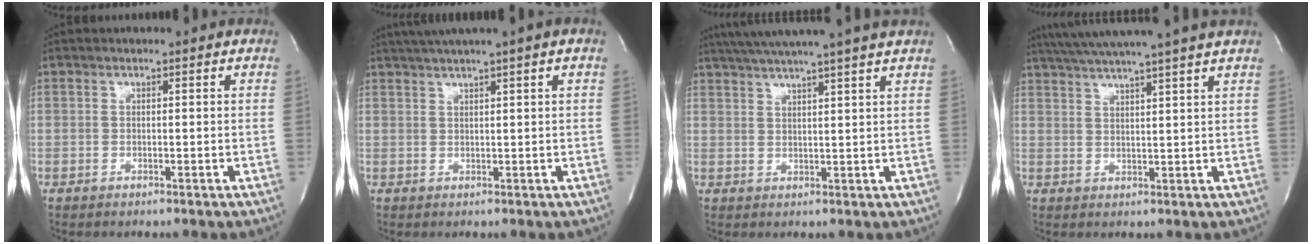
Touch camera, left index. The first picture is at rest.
{"total": 5.9, "force": [4.1, -1.1, 4.1], "torque": [-0.067, 0.026, 0.069]}
{"total": 13.5, "force": [11.5, -1.6, 6.7], "torque": [-0.118, 0.009, 0.158]}
{"total": 13.6, "force": [11.8, -1.6, 6.6], "torque": [-0.118, 0.006, 0.166]}